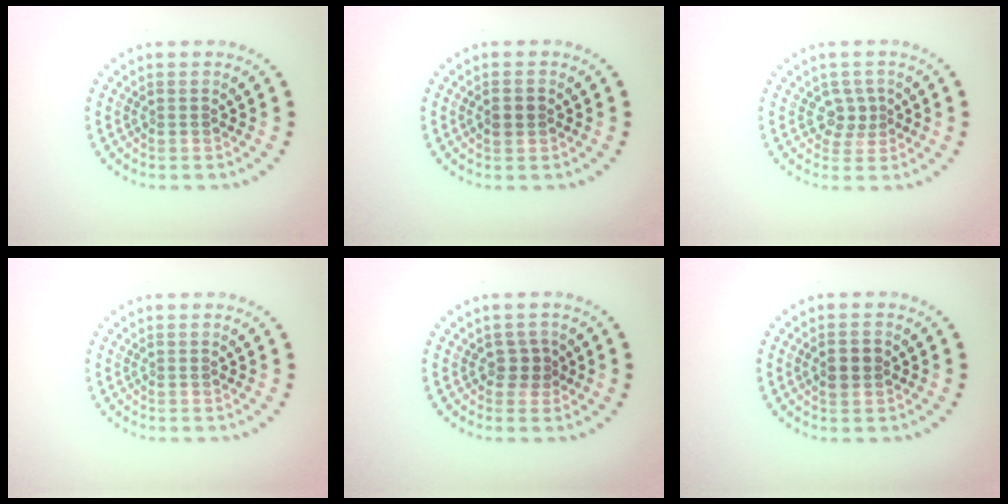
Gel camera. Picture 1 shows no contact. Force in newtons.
{"total": 1.7, "press": 1.7, "slide": 0.1}
{"total": 1.9, "press": 1.4, "slide": 1.3}
{"total": 0.0}
{"total": 1.6, "press": 1.4, "slide": 0.9}
{"total": 1.8, "press": 1.8, "slide": 0.1}